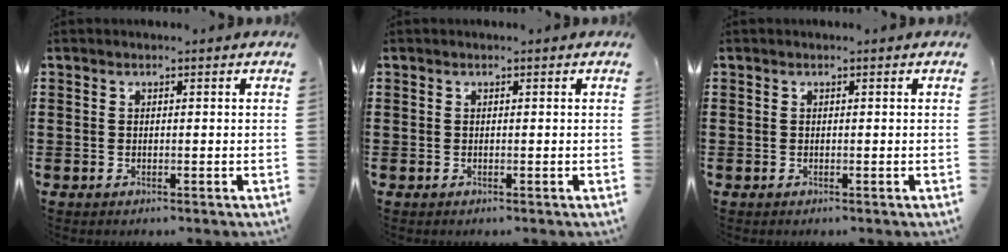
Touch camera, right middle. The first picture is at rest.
{"total": 0.0}
{"total": 0.0}